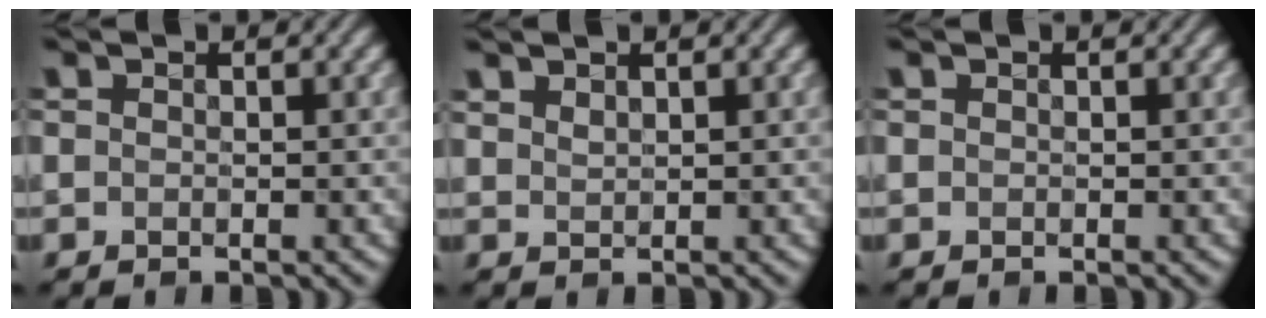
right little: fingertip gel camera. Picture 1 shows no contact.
{"total": 0.9, "force": [0.8, 0.2, 0.4], "torque": [-0.008, -0.001, 0.016]}
{"total": 0.0}